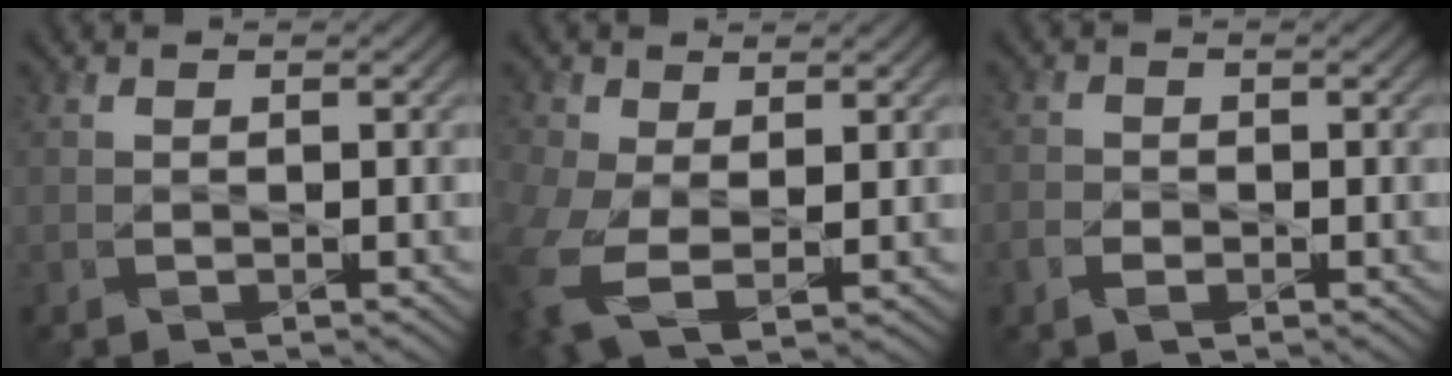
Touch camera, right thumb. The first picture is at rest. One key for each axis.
{"total": 8.4, "fx": -1.4, "fy": 5.3, "fz": 6.4, "tx": -0.183, "ty": -0.034, "tz": -0.017}
{"total": 2.2, "fx": -1.1, "fy": 1.5, "fz": 1.2, "tx": -0.027, "ty": -0.003, "tz": -0.026}